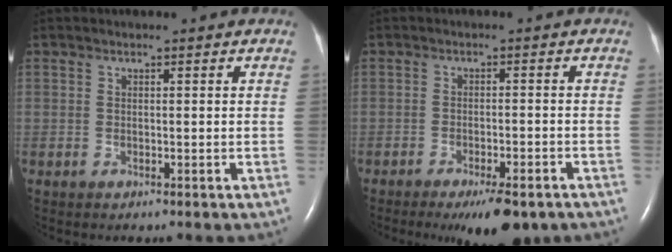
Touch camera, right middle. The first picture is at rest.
{"total": 7.4, "force": [-5.3, 1.7, 4.9], "torque": [-0.066, -0.012, -0.072]}